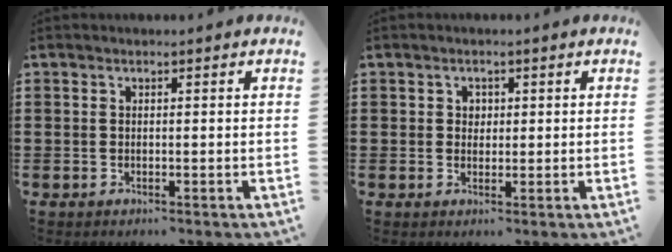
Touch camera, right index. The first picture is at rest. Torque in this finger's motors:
{"motor_torque": [0.06, -0.07, 0.00, -0.01]}